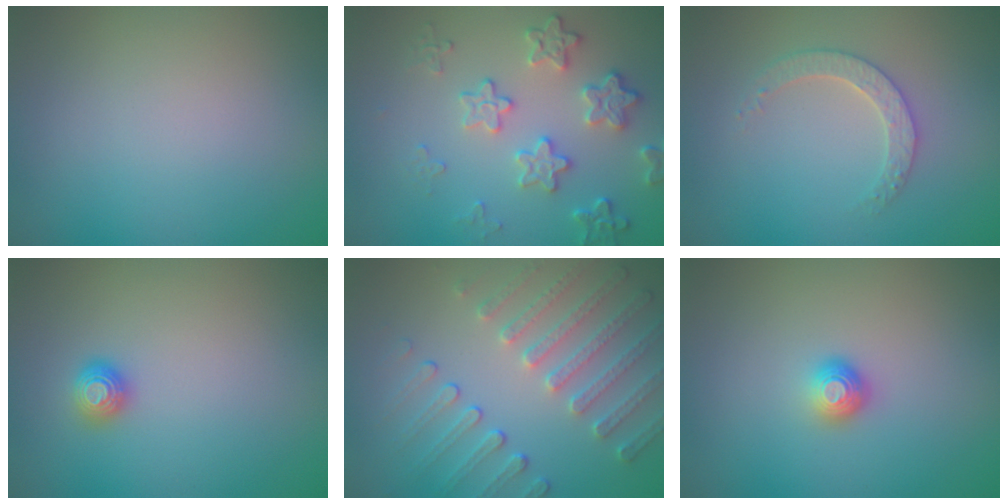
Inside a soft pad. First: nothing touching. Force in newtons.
{"total": 4.0, "press": 3.5, "slide": 2.0}
{"total": 2.5, "press": 2.4, "slide": 0.7}
{"total": 1.1, "press": 1.1, "slide": 0.2}
{"total": 5.0, "press": 3.8, "slide": 3.3}
{"total": 1.5, "press": 1.1, "slide": 1.0}